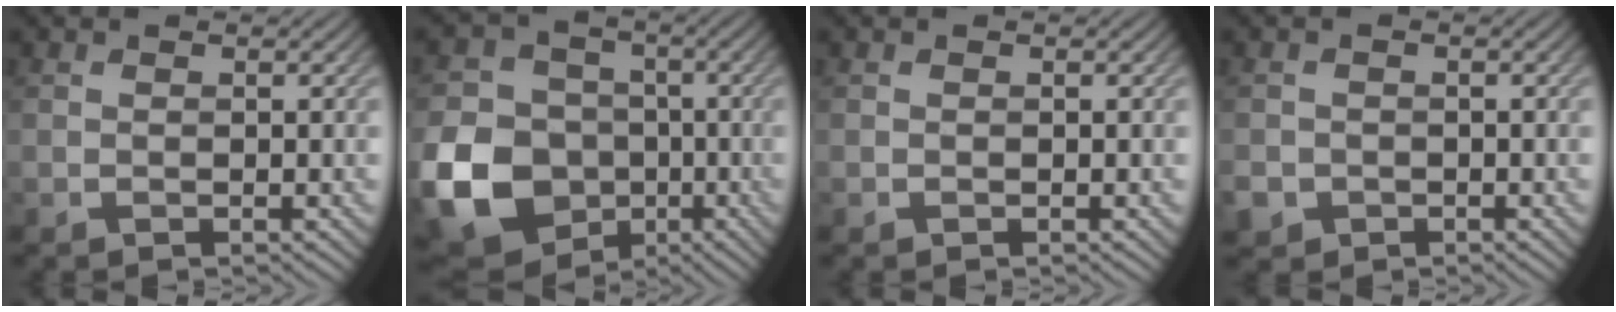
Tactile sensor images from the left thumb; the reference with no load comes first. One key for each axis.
{"total": 16.6, "fx": -5.5, "fy": 13.9, "fz": 7.2, "tx": -0.208, "ty": -0.049, "tz": -0.120}
{"total": 0.0}
{"total": 2.5, "fx": -1.2, "fy": 2.1, "fz": 0.6, "tx": -0.017, "ty": -0.012, "tz": -0.026}